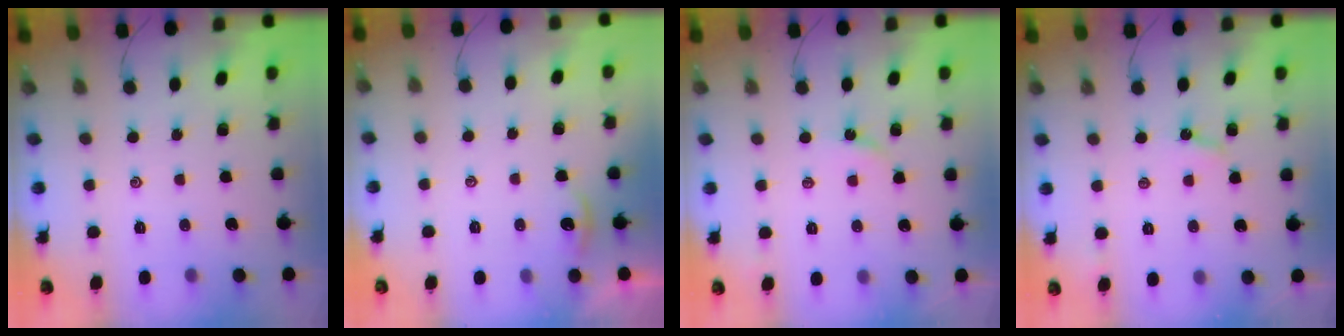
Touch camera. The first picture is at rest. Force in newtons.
{"total": 2.0, "press": 2.0, "slide": 0.1}
{"total": 2.8, "press": 2.7, "slide": 0.4}
{"total": 3.5, "press": 3.5, "slide": 0.3}